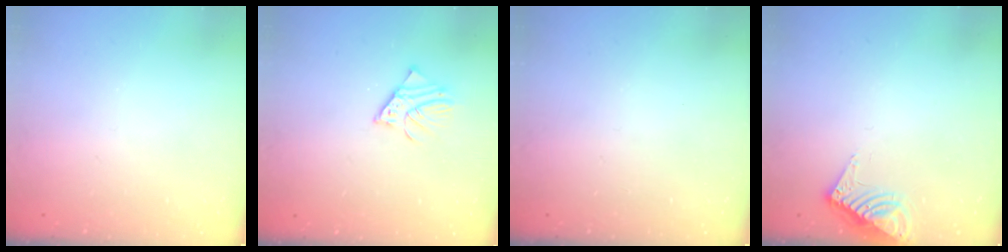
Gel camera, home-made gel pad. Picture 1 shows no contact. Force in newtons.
{"total": 2.9, "press": 2.9, "slide": 0.3}
{"total": 0.0}
{"total": 9.4, "press": 9.4, "slide": 0.8}